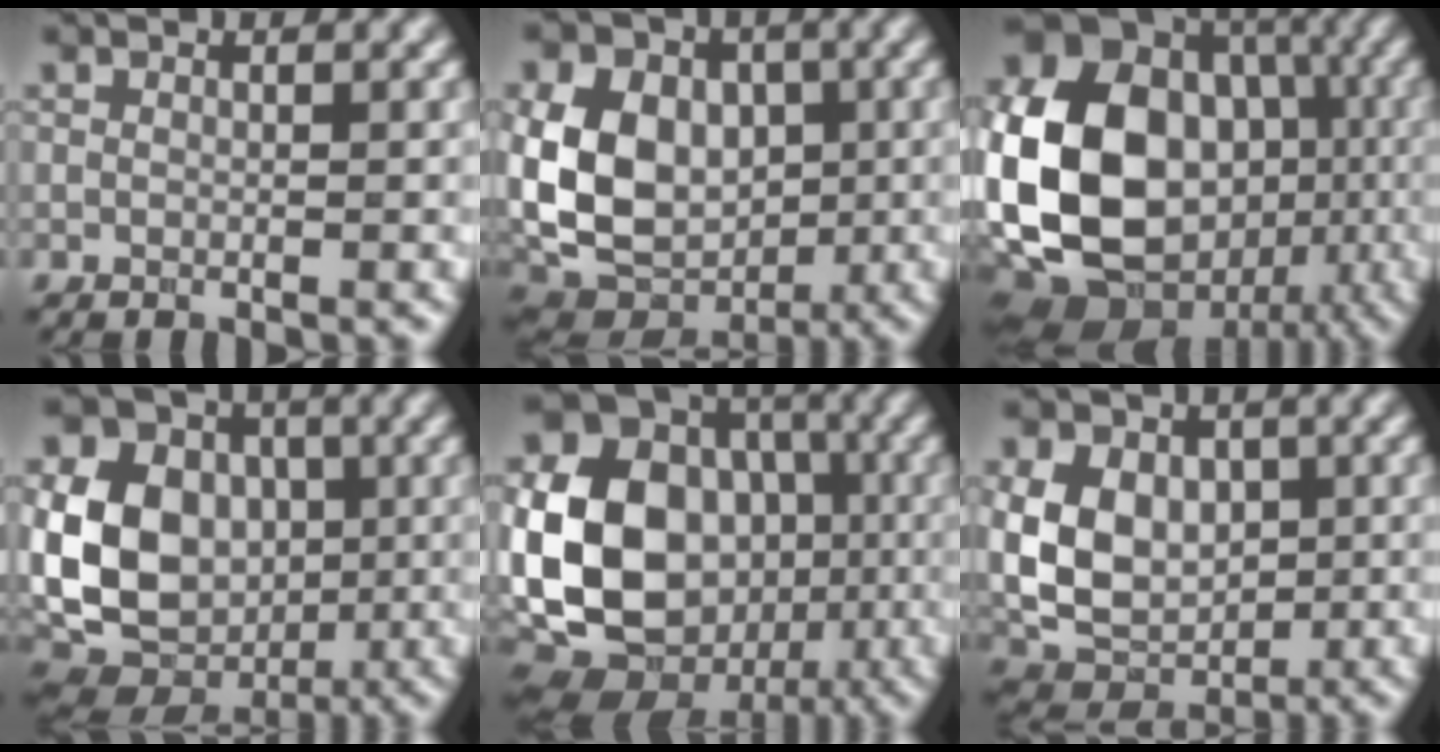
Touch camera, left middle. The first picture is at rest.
{"total": 10.9, "force": [0.5, 8.4, 6.9], "torque": [-0.133, -0.001, 0.000]}
{"total": 18.7, "force": [-2.2, 15.1, 10.8], "torque": [-0.231, -0.011, -0.039]}
{"total": 13.1, "force": [-0.1, 10.4, 8.1], "torque": [-0.156, -0.004, -0.006]}
{"total": 18.2, "force": [-1.8, 15.1, 10.0], "torque": [-0.209, -0.011, -0.048]}
{"total": 7.2, "force": [0.6, 5.5, 4.7], "torque": [-0.098, -0.004, 0.004]}